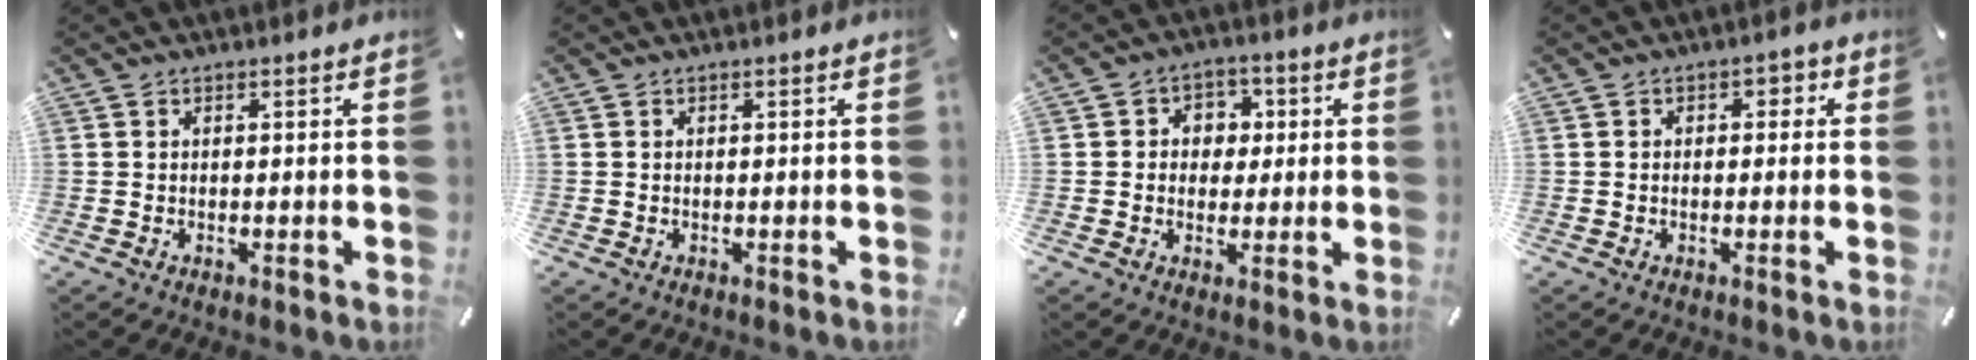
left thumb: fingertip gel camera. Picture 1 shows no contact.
{"total": 0.0}
{"total": 5.6, "force": [0.1, 5.2, 2.0], "torque": [-0.026, 0.011, -0.006]}
{"total": 1.9, "force": [-0.5, 1.5, 1.1], "torque": [-0.013, 0.008, -0.015]}